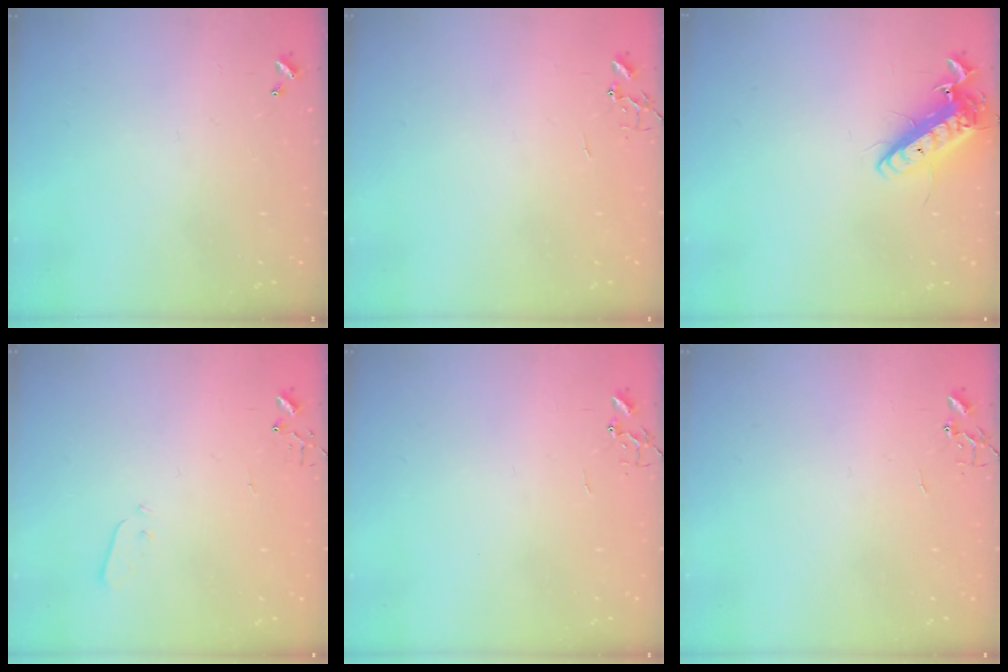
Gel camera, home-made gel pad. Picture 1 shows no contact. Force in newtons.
{"total": 0.0}
{"total": 14.0, "press": 13.7, "slide": 2.8}
{"total": 3.2, "press": 3.1, "slide": 0.7}
{"total": 0.0}
{"total": 0.0}